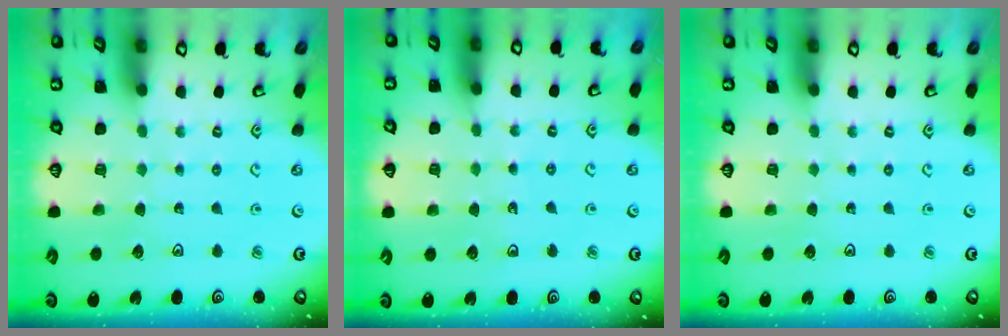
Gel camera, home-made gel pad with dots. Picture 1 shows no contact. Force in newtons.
{"total": 3.8, "press": 3.6, "slide": 1.3}
{"total": 0.0}